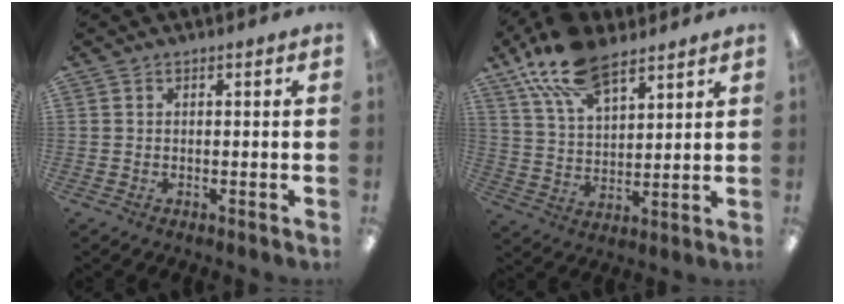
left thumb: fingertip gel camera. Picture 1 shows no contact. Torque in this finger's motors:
{"motor_torque": [0.24, 0.26, 1.16, -1.61, 0.11]}